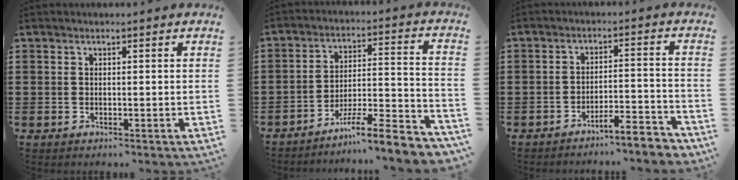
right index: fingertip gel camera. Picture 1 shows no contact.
{"total": 8.3, "force": [-7.1, 0.5, 4.3], "torque": [-0.060, 0.006, -0.137]}
{"total": 5.0, "force": [-4.6, 0.1, 1.9], "torque": [-0.032, -0.005, -0.090]}